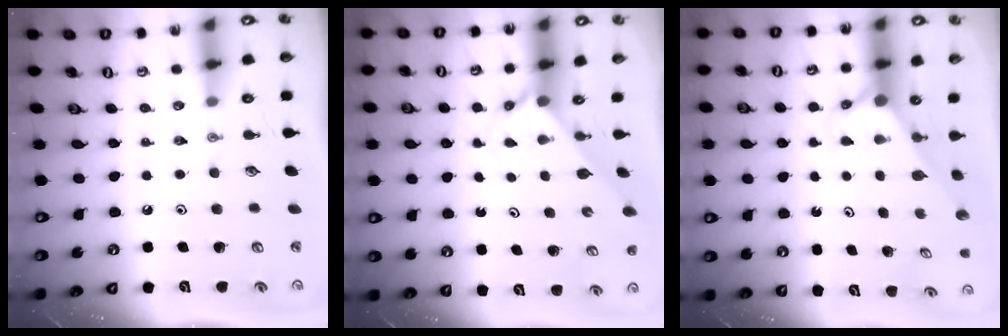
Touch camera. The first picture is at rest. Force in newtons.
{"total": 2.6, "press": 2.6, "slide": 0.3}
{"total": 3.0, "press": 3.0, "slide": 0.0}